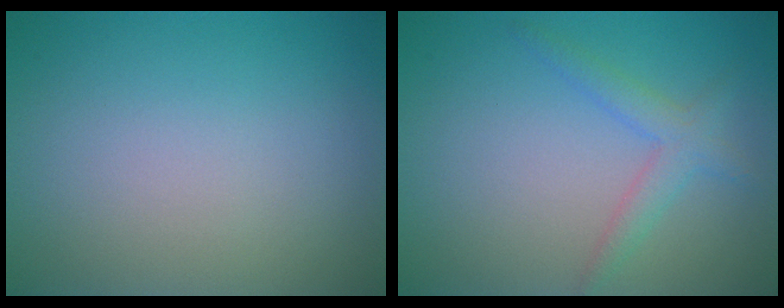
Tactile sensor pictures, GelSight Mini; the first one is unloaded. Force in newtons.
{"total": 2.3, "press": 2.3, "slide": 0.1}